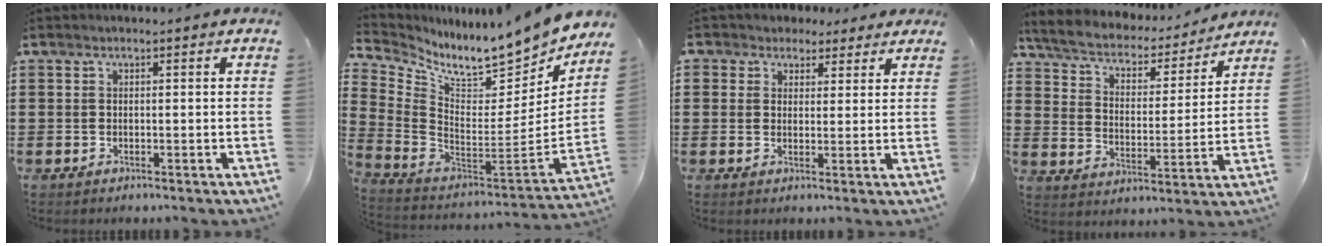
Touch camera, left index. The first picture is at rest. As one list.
[{"total": 8.1, "force": [7.2, 1.0, 3.5], "torque": [-0.090, -0.078, 0.118]}, {"total": 3.5, "force": [2.3, 2.6, 0.2], "torque": [-0.022, 0.010, 0.042]}, {"total": 4.6, "force": [4.2, 1.4, 1.4], "torque": [-0.052, -0.031, 0.066]}]